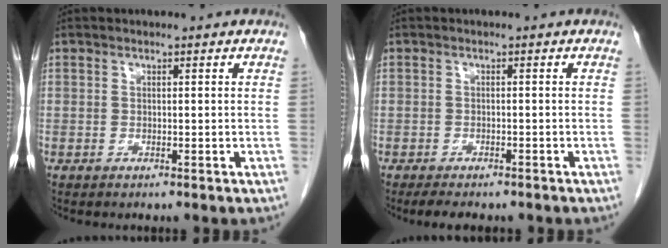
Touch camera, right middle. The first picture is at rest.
{"total": 4.5, "force": [-3.7, 1.4, 2.1], "torque": [-0.035, -0.011, -0.047]}